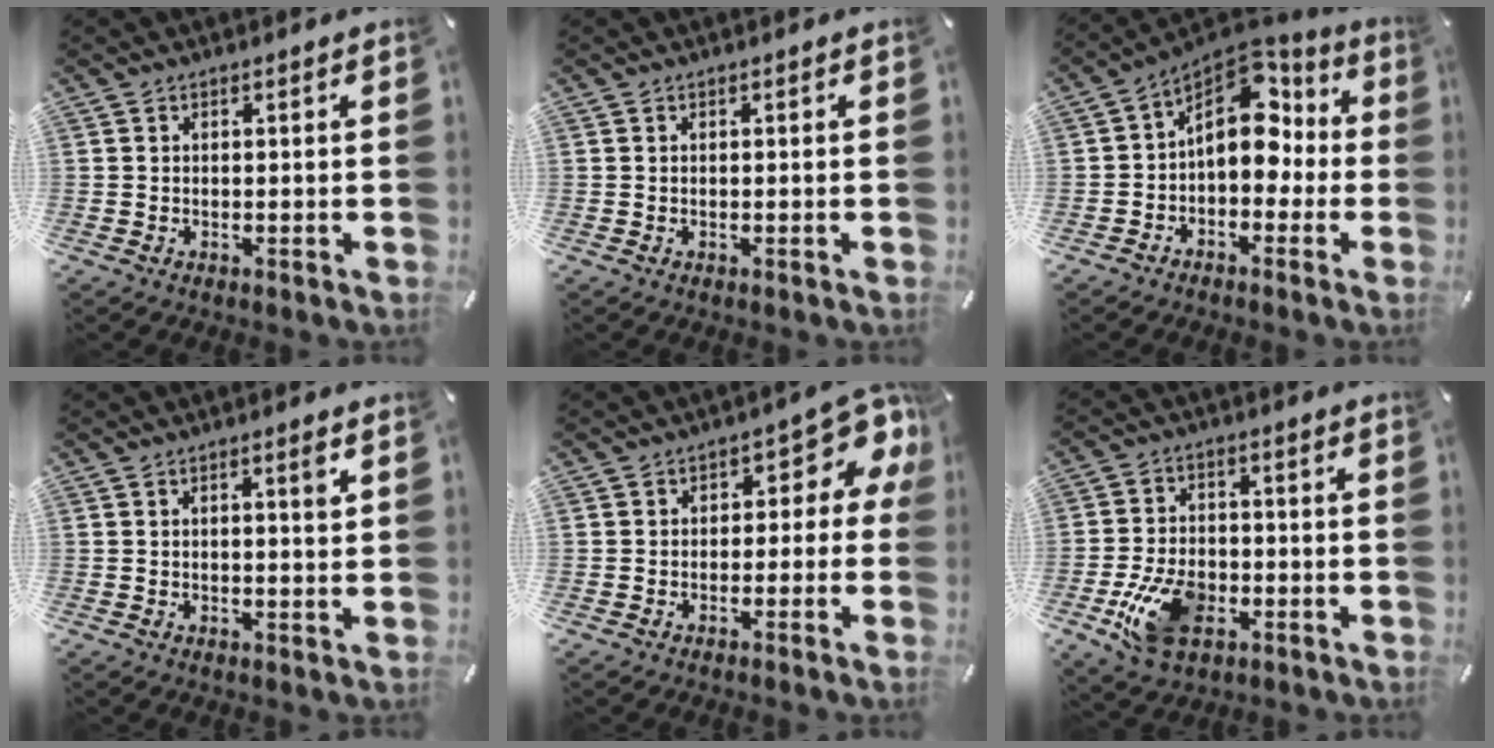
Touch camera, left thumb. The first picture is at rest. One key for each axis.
{"total": 0.0}
{"total": 12.1, "fx": 2.8, "fy": 8.6, "fz": 8.1, "tx": -0.116, "ty": -0.028, "tz": 0.047}
{"total": 2.5, "fx": 0.8, "fy": 0.3, "fz": 2.4, "tx": -0.040, "ty": -0.002, "tz": 0.010}
{"total": 8.0, "fx": 2.6, "fy": 4.6, "fz": 6.0, "tx": -0.069, "ty": -0.021, "tz": 0.041}
{"total": 12.0, "fx": -4.4, "fy": 7.8, "fz": 8.0, "tx": -0.164, "ty": 0.008, "tz": -0.077}